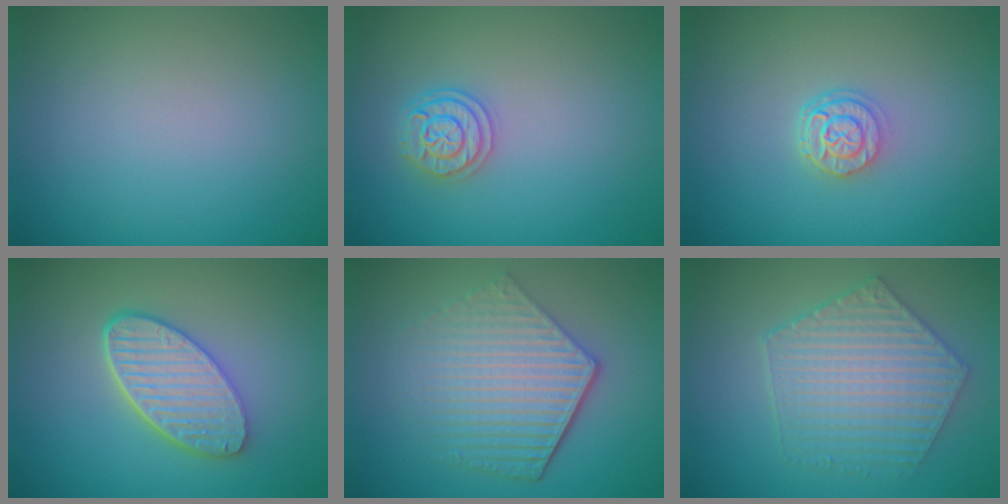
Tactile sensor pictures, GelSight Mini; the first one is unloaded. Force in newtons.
{"total": 2.4, "press": 2.4, "slide": 0.4}
{"total": 2.7, "press": 2.1, "slide": 1.7}
{"total": 5.5, "press": 4.4, "slide": 3.3}
{"total": 6.1, "press": 4.4, "slide": 4.2}
{"total": 5.6, "press": 4.6, "slide": 3.1}